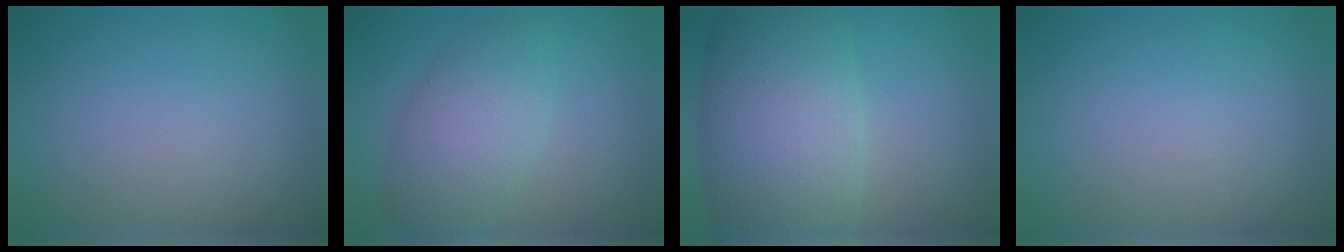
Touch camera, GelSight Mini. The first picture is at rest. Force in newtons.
{"total": 5.3, "press": 5.3, "slide": 0.2}
{"total": 10.8, "press": 10.8, "slide": 0.4}
{"total": 0.0}